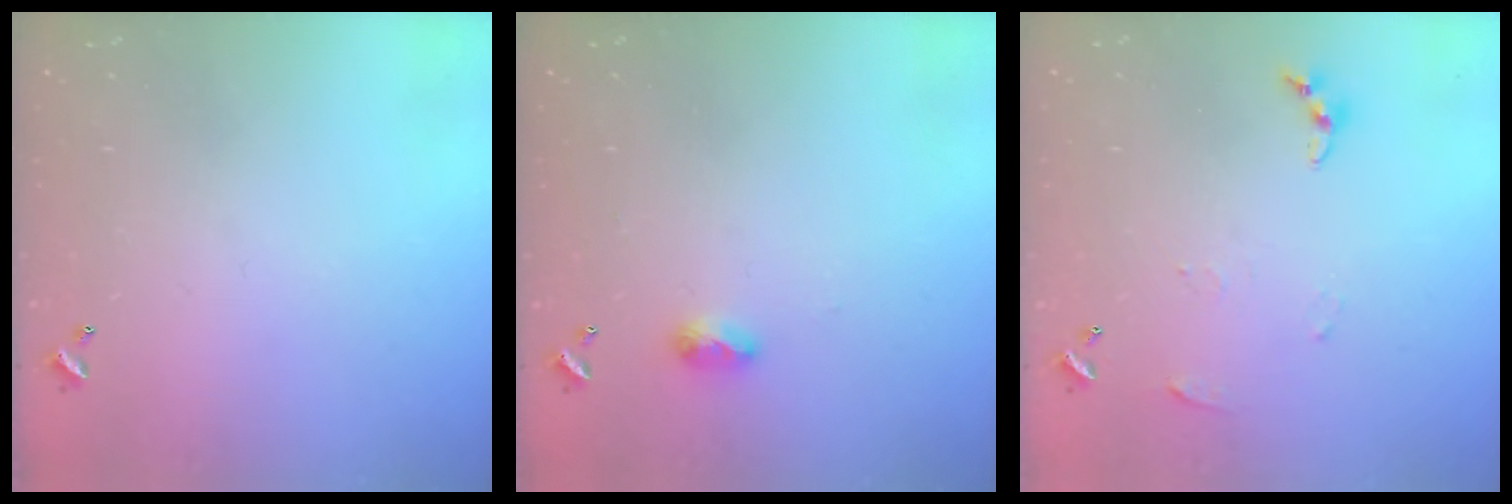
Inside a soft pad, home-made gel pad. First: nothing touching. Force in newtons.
{"total": 4.1, "press": 4.1, "slide": 0.5}
{"total": 4.6, "press": 4.6, "slide": 0.5}